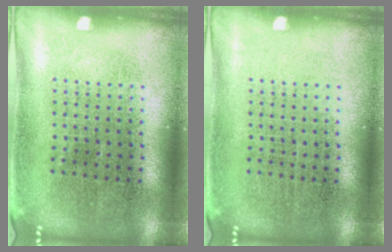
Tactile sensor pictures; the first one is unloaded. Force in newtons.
{"total": 0.0}